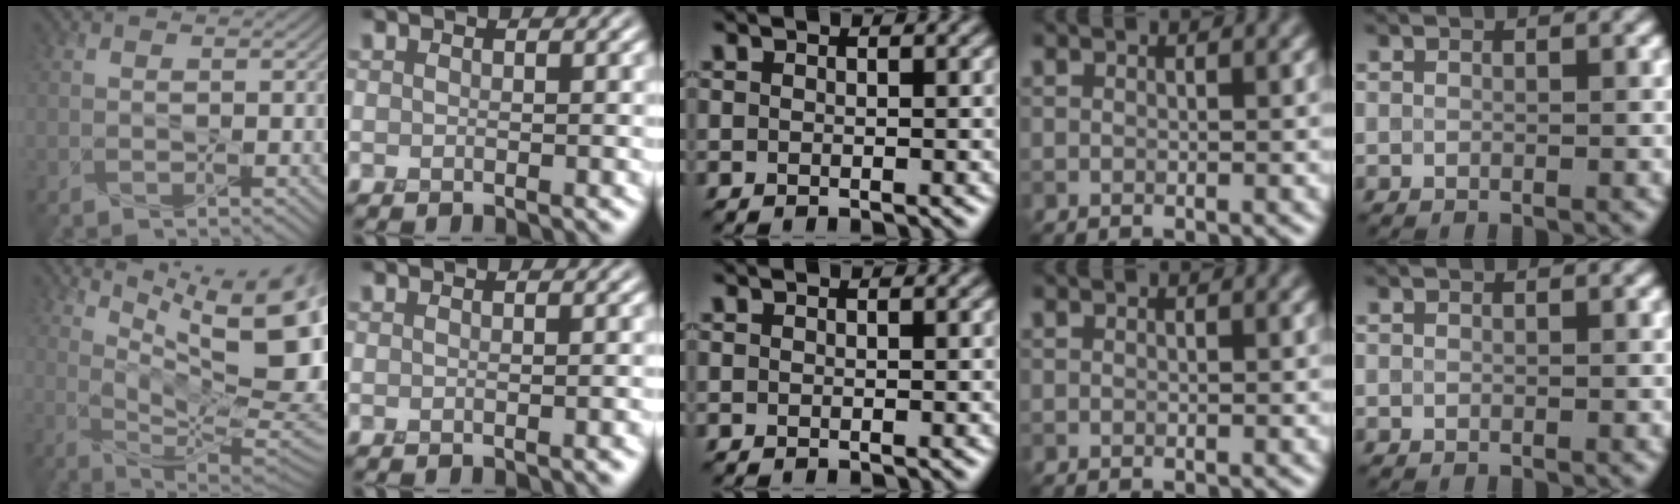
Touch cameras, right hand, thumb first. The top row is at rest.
{"thumb": {"total": 14.6, "force": [6.7, 4.3, 12.3], "torque": [-0.199, -0.007, 0.126]}, "index": {"total": 1.2, "force": [-0.8, 0.2, 0.8], "torque": [-0.011, -0.002, -0.012]}}